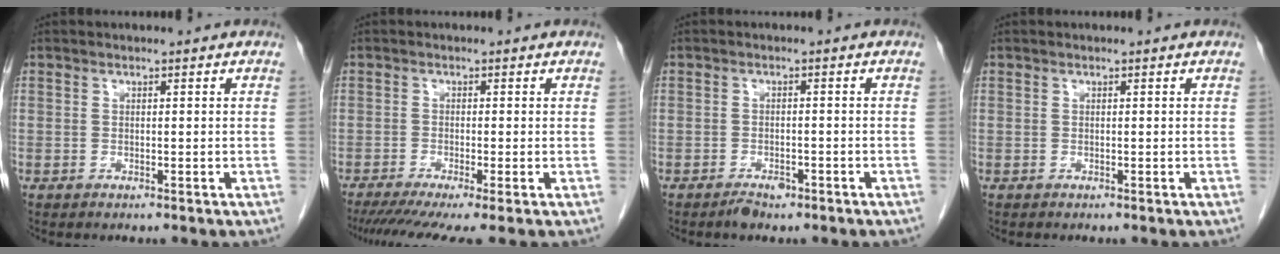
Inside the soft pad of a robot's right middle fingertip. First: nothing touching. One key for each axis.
{"total": 8.0, "fx": -6.1, "fy": 0.1, "fz": 5.3, "tx": -0.075, "ty": -0.017, "tz": -0.097}
{"total": 2.3, "fx": -1.7, "fy": 0.9, "fz": 1.2, "tx": -0.021, "ty": 0.001, "tz": -0.021}
{"total": 0.0}